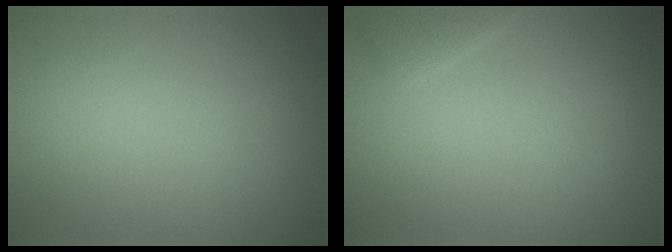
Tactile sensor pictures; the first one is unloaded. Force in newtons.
{"total": 1.1, "press": 1.1, "slide": 0.0}